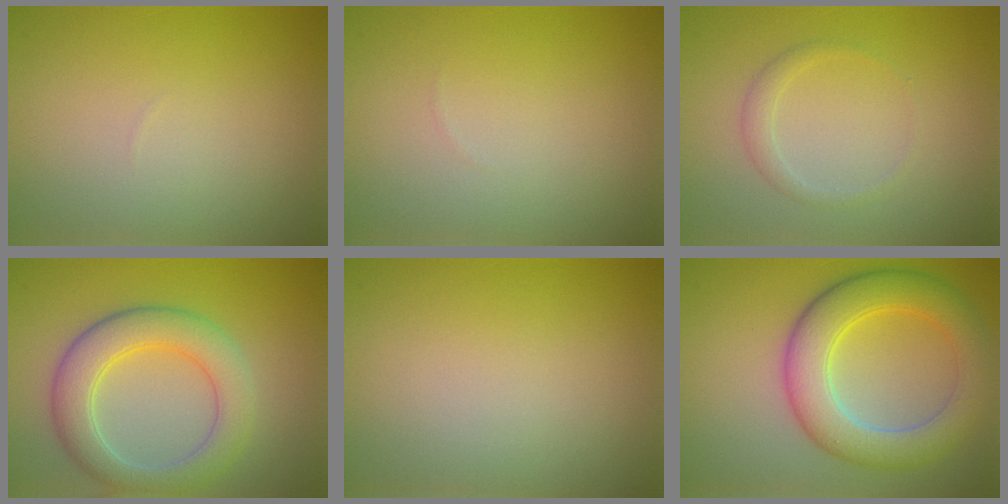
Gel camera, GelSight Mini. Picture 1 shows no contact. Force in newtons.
{"total": 0.0}
{"total": 1.4, "press": 1.4, "slide": 0.1}
{"total": 5.7, "press": 5.6, "slide": 0.6}
{"total": 0.0}
{"total": 6.8, "press": 6.8, "slide": 0.1}